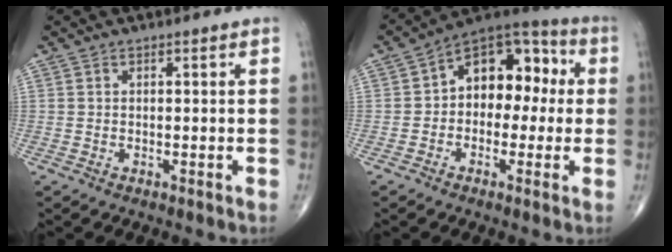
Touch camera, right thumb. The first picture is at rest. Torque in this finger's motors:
{"motor_torque": [0.16, 0.27, 0.97, 0.13, 0.14]}